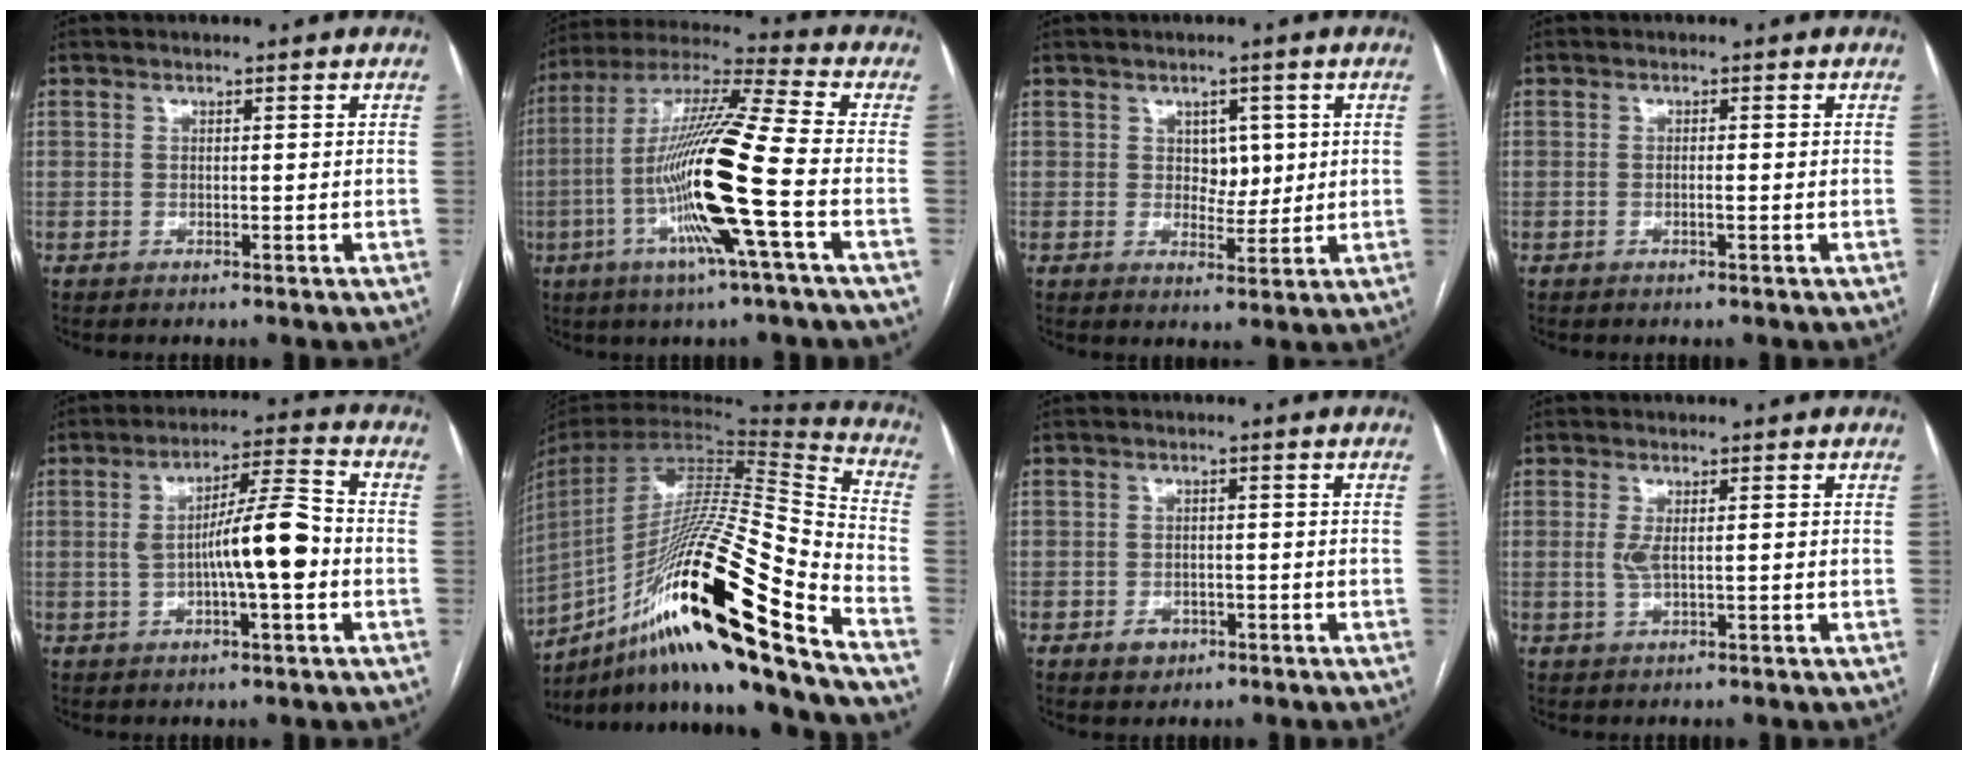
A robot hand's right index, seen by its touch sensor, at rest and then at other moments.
{"total": 18.0, "force": [-4.6, -0.7, 17.4], "torque": [-0.344, -0.009, -0.100]}
{"total": 3.8, "force": [1.0, 2.5, 2.7], "torque": [-0.032, 0.001, 0.020]}
{"total": 0.8, "force": [-0.3, 0.0, 0.8], "torque": [-0.015, 0.000, -0.004]}
{"total": 10.0, "force": [-1.2, 1.1, 9.9], "torque": [-0.165, 0.017, -0.025]}
{"total": 30.9, "force": [-16.8, 2.5, 25.8], "torque": [-0.458, -0.029, -0.298]}
{"total": 3.1, "force": [-1.5, 2.5, 1.0], "torque": [-0.010, 0.007, -0.016]}
{"total": 2.5, "force": [-0.1, 0.8, 2.4], "torque": [-0.052, -0.001, 0.002]}